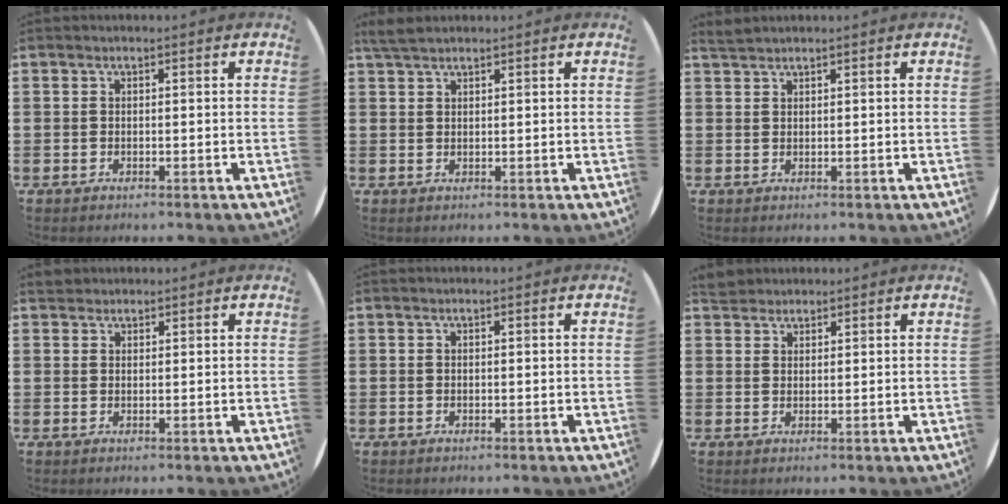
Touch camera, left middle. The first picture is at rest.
{"total": 2.3, "force": [2.0, 0.5, 1.1], "torque": [-0.025, 0.005, 0.038]}
{"total": 1.2, "force": [1.1, -0.1, 0.0], "torque": [-0.002, -0.001, 0.023]}
{"total": 1.4, "force": [1.2, 0.5, 0.0], "torque": [0.006, 0.002, 0.023]}
{"total": 0.0}
{"total": 2.5, "force": [2.4, 0.8, 0.1], "torque": [0.001, 0.000, 0.045]}